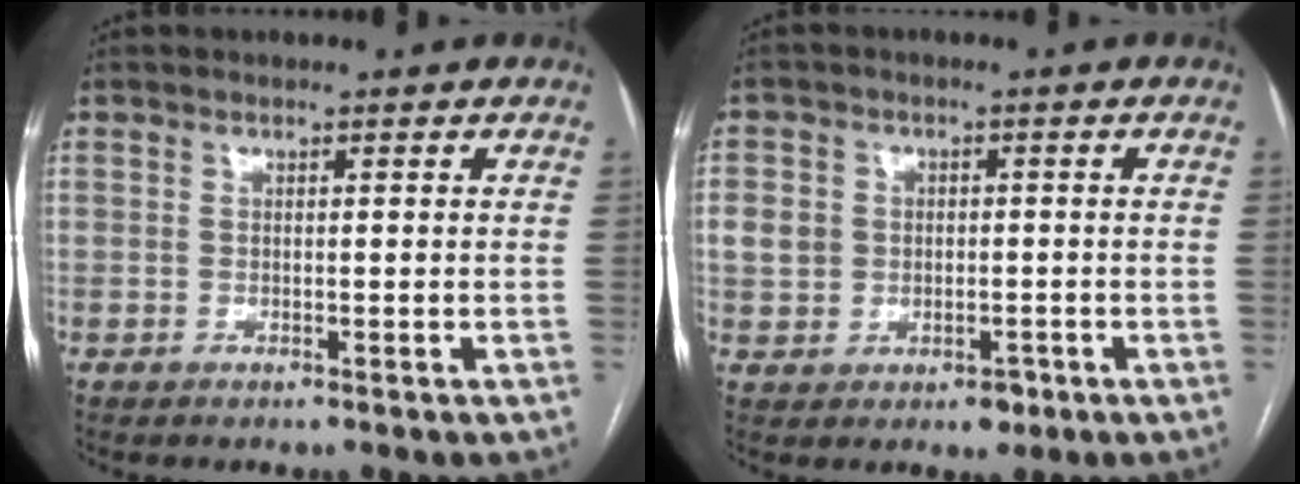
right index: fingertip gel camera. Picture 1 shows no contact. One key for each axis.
{"total": 5.3, "fx": -0.3, "fy": 4.6, "fz": 2.6, "tx": -0.046, "ty": 0.010, "tz": 0.007}